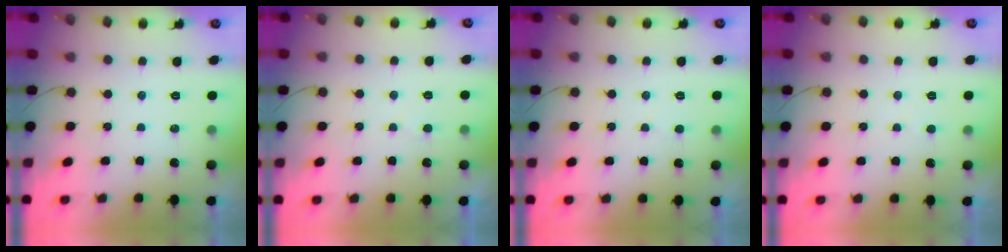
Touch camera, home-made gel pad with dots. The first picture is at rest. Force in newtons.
{"total": 3.0, "press": 3.0, "slide": 0.2}
{"total": 2.3, "press": 2.3, "slide": 0.3}
{"total": 1.9, "press": 1.9, "slide": 0.3}